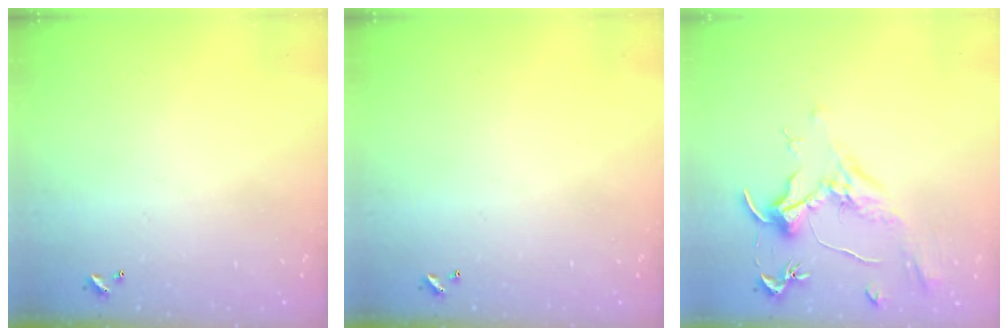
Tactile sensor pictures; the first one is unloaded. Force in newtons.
{"total": 0.0}
{"total": 1.9, "press": 1.7, "slide": 0.9}